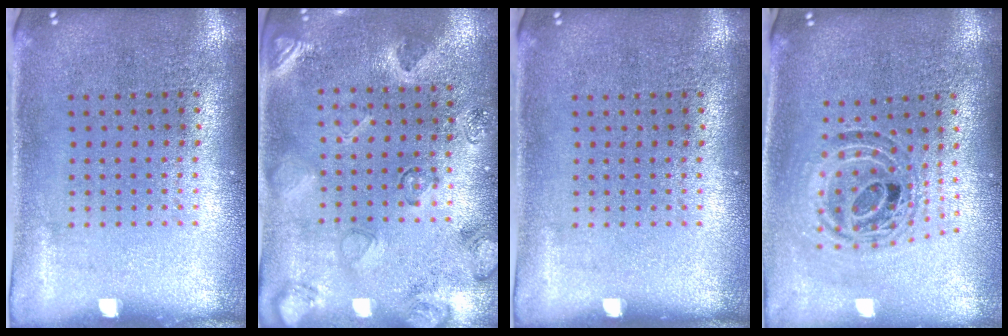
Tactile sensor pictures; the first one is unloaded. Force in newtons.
{"total": 2.3, "press": 1.8, "slide": 1.4}
{"total": 0.0}
{"total": 1.0, "press": 0.9, "slide": 0.2}